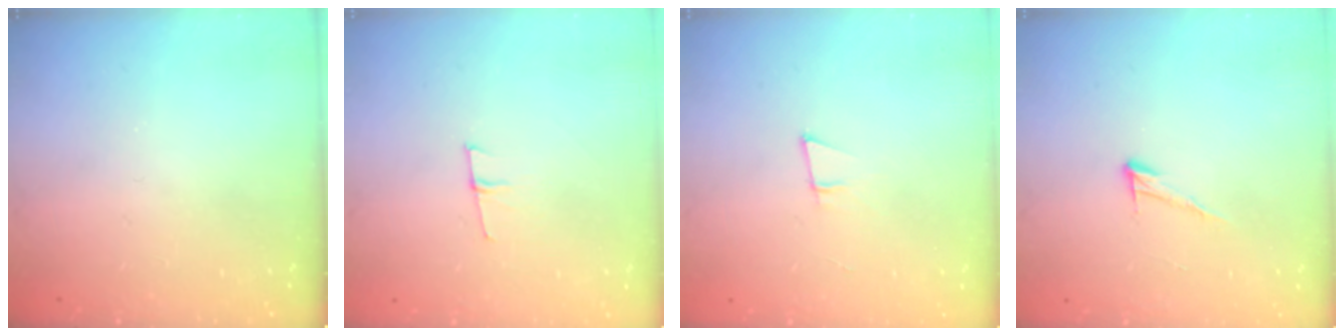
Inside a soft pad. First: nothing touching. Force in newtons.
{"total": 4.4, "press": 4.3, "slide": 1.0}
{"total": 5.2, "press": 4.3, "slide": 2.9}
{"total": 5.9, "press": 5.9, "slide": 0.3}